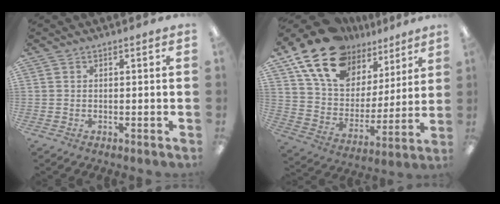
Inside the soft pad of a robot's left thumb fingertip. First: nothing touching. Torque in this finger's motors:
{"motor_torque": [0.95, 1.00, 1.67, -1.09, 0.19]}